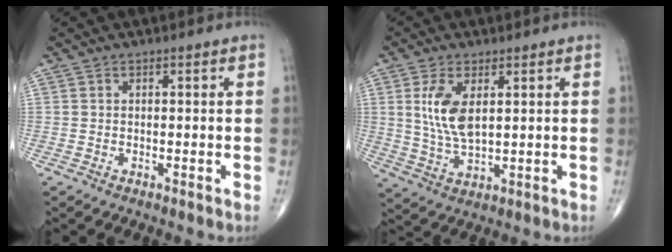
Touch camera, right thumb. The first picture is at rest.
{"total": 8.3, "force": [2.2, 3.8, 7.0], "torque": [-0.138, -0.014, 0.052]}